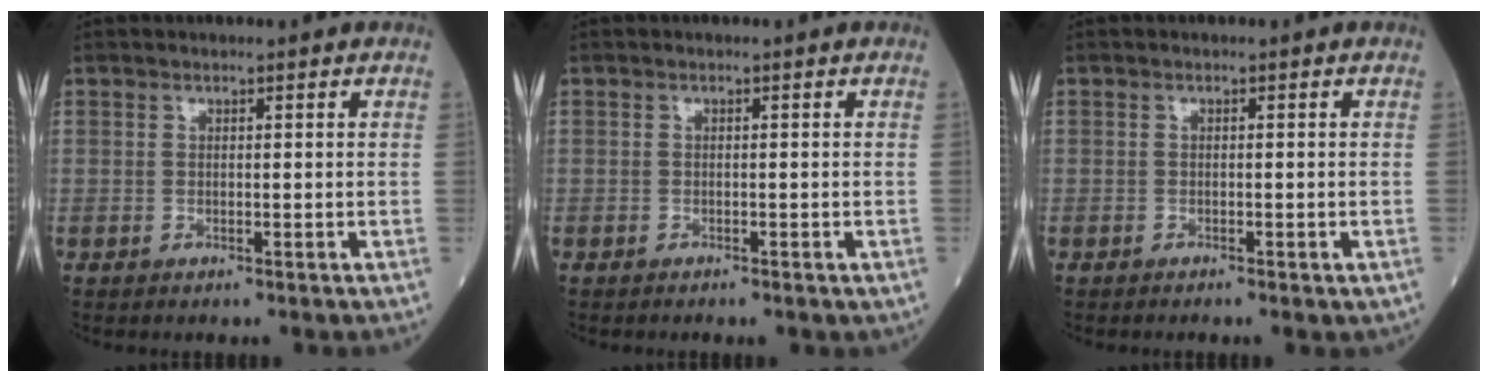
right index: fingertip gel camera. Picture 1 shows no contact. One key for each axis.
{"total": 1.2, "fx": -0.8, "fy": 0.5, "fz": 0.7, "tx": -0.011, "ty": -0.001, "tz": -0.008}
{"total": 1.1, "fx": -0.7, "fy": 0.3, "fz": 0.8, "tx": -0.012, "ty": -0.001, "tz": -0.008}